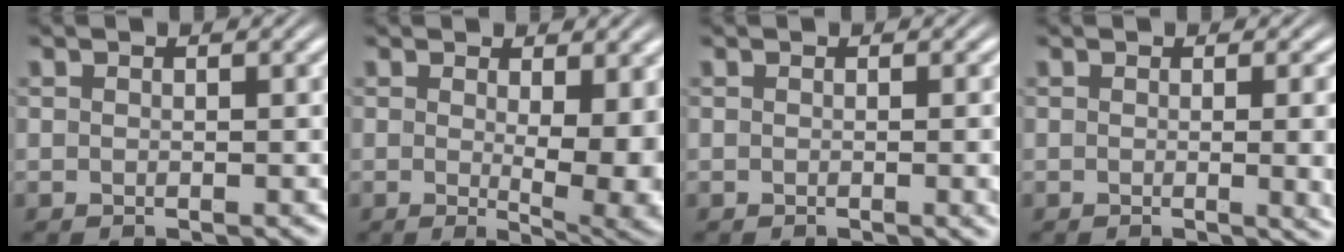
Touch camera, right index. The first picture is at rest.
{"total": 5.8, "force": [-0.3, 1.9, 5.5], "torque": [-0.070, -0.025, 0.001]}
{"total": 1.1, "force": [-0.1, -0.1, 1.1], "torque": [-0.009, 0.002, -0.004]}
{"total": 3.2, "force": [-0.1, 0.4, 3.2], "torque": [-0.023, 0.004, -0.007]}